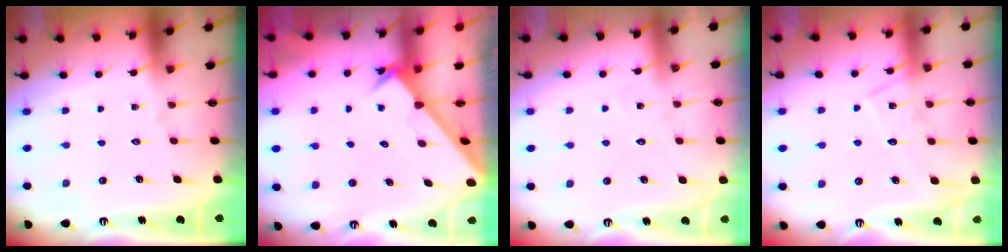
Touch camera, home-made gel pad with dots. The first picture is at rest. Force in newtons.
{"total": 2.7, "press": 2.7, "slide": 0.2}
{"total": 5.3, "press": 5.2, "slide": 0.4}
{"total": 9.8, "press": 9.8, "slide": 0.9}